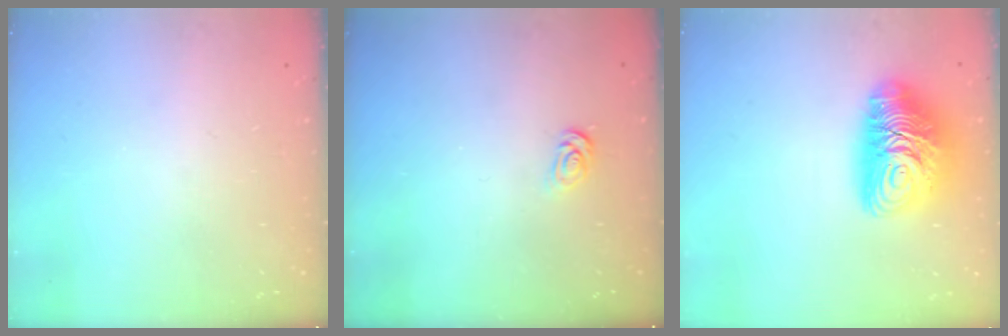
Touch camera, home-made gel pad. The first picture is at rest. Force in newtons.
{"total": 2.6, "press": 2.6, "slide": 0.4}
{"total": 14.7, "press": 14.6, "slide": 1.1}